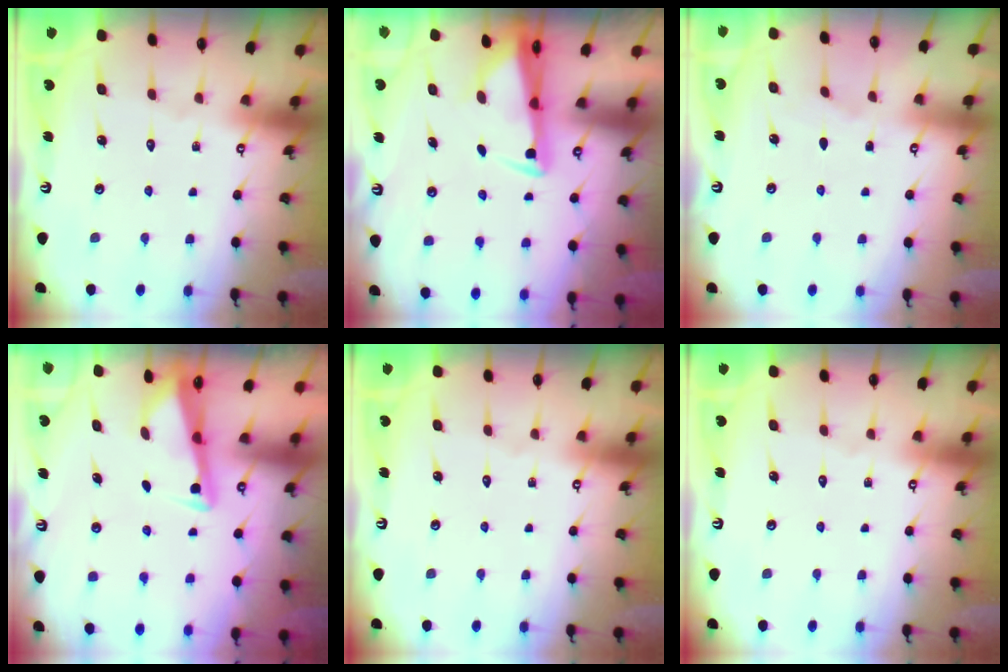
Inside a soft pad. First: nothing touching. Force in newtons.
{"total": 2.9, "press": 2.8, "slide": 0.9}
{"total": 1.4, "press": 1.3, "slide": 0.2}
{"total": 2.9, "press": 2.9, "slide": 0.4}
{"total": 0.0}
{"total": 0.0}